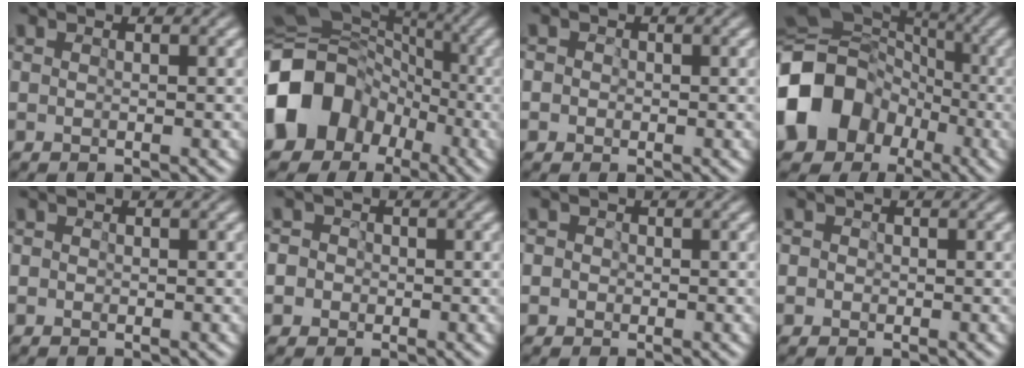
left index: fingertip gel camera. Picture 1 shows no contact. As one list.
[{"total": 12.4, "force": [-4.1, 10.2, 5.8], "torque": [-0.138, -0.005, -0.082]}, {"total": 2.5, "force": [-0.3, 2.3, 0.8], "torque": [0.011, 0.025, -0.028]}, {"total": 14.1, "force": [-4.0, 11.8, 6.7], "torque": [-0.170, -0.002, -0.091]}, {"total": 0.8, "force": [0.1, 0.8, 0.3], "torque": [0.010, 0.009, -0.009]}, {"total": 5.3, "force": [-1.6, 4.9, 1.2], "torque": [-0.023, 0.015, -0.051]}, {"total": 2.8, "force": [-0.4, 2.6, 0.8], "torque": [0.010, 0.025, -0.031]}, {"total": 2.1, "force": [-0.1, 2.0, 0.6], "torque": [0.011, 0.024, -0.025]}]